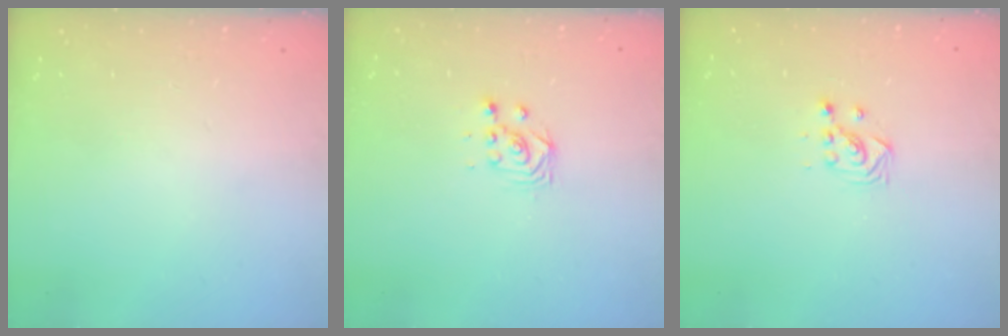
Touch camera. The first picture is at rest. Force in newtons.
{"total": 2.9, "press": 2.9, "slide": 0.4}
{"total": 2.9, "press": 2.9, "slide": 0.3}